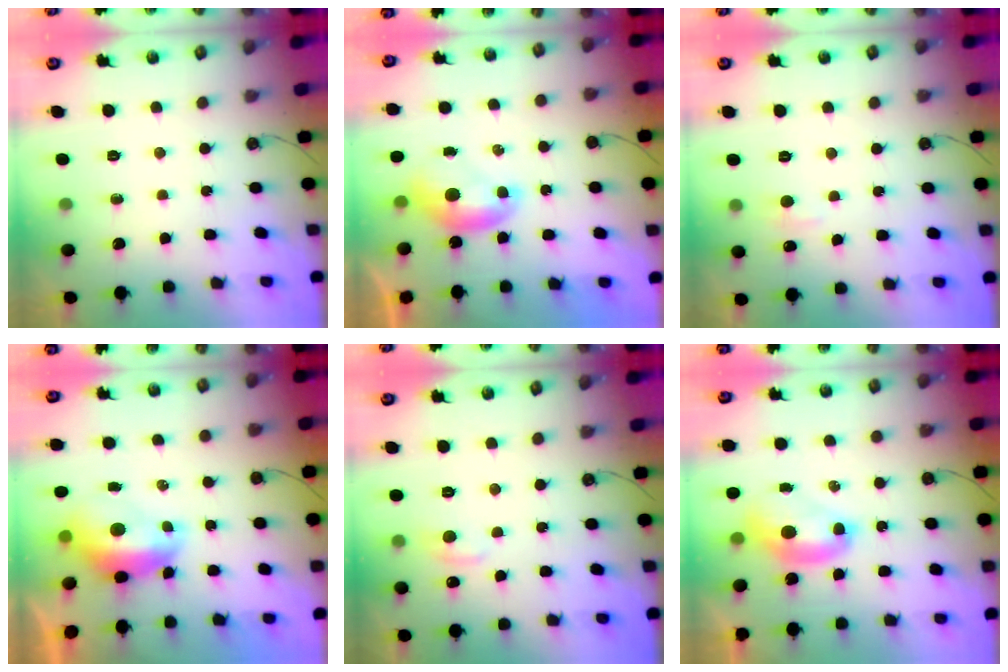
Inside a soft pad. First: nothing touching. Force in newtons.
{"total": 0.0}
{"total": 1.9, "press": 1.7, "slide": 0.7}
{"total": 1.9, "press": 1.8, "slide": 0.6}
{"total": 1.0, "press": 0.5, "slide": 0.8}
{"total": 2.5, "press": 2.5, "slide": 0.1}